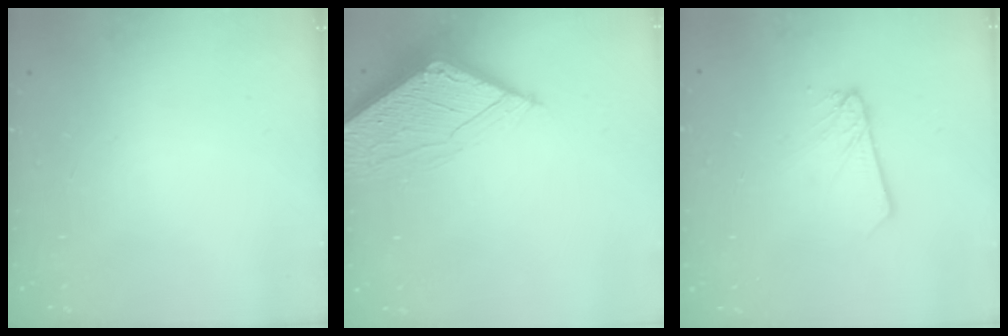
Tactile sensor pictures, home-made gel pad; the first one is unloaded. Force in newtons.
{"total": 6.6, "press": 6.6, "slide": 0.7}
{"total": 2.5, "press": 2.5, "slide": 0.1}